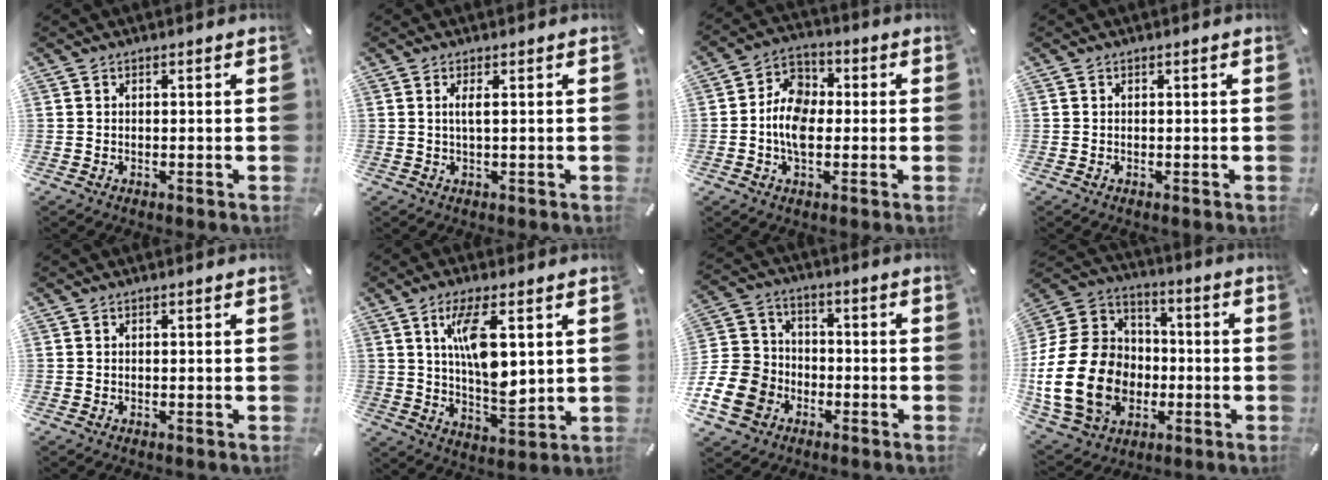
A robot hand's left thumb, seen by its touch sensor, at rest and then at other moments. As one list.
[{"total": 2.4, "force": [0.4, 0.3, 2.3], "torque": [-0.048, -0.001, 0.006]}, {"total": 8.7, "force": [-1.6, 6.3, 5.9], "torque": [-0.119, 0.016, -0.030]}, {"total": 0.0}, {"total": 0.0}, {"total": 12.0, "force": [4.2, 4.5, 10.4], "torque": [-0.193, -0.014, 0.069]}, {"total": 12.7, "force": [-5.0, 10.8, 4.6], "torque": [-0.099, 0.034, -0.088]}, {"total": 23.3, "force": [-5.9, 18.1, 13.4], "torque": [-0.276, 0.027, -0.091]}]